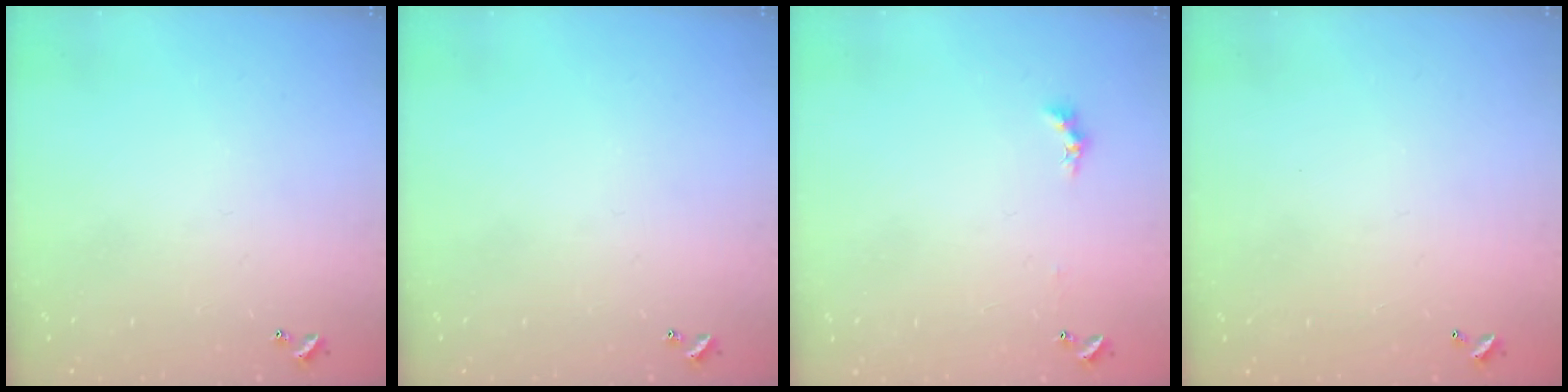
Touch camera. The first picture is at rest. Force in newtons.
{"total": 0.0}
{"total": 0.6, "press": 0.4, "slide": 0.5}
{"total": 2.8, "press": 2.8, "slide": 0.1}